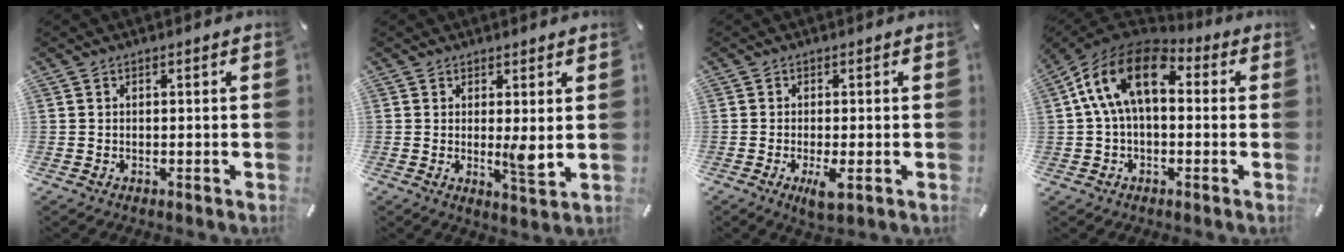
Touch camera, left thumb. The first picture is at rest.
{"total": 4.8, "force": [0.6, 1.0, 4.6], "torque": [-0.074, -0.017, 0.008]}
{"total": 4.7, "force": [-1.4, 1.4, 4.3], "torque": [-0.080, -0.008, -0.021]}
{"total": 15.3, "force": [3.1, 9.3, 11.8], "torque": [-0.236, 0.001, 0.055]}